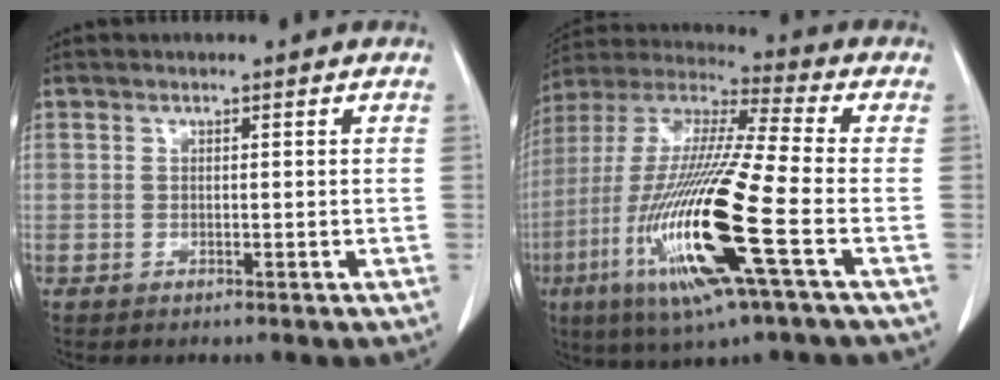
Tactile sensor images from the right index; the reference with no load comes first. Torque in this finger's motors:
{"motor_torque": [2.14, 0.00, 1.05, 0.21]}